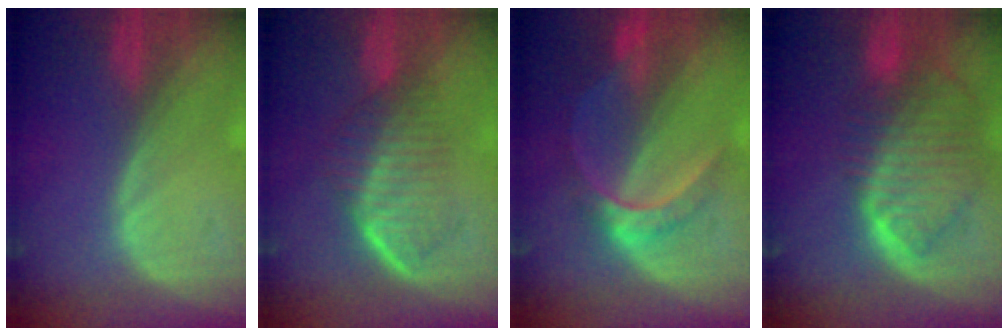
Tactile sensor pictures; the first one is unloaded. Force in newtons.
{"total": 7.0, "press": 6.1, "slide": 3.5}
{"total": 6.4, "press": 5.5, "slide": 3.2}
{"total": 9.9, "press": 8.4, "slide": 5.2}